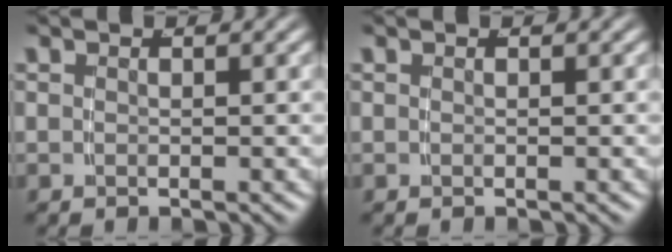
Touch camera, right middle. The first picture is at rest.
{"total": 0.0}